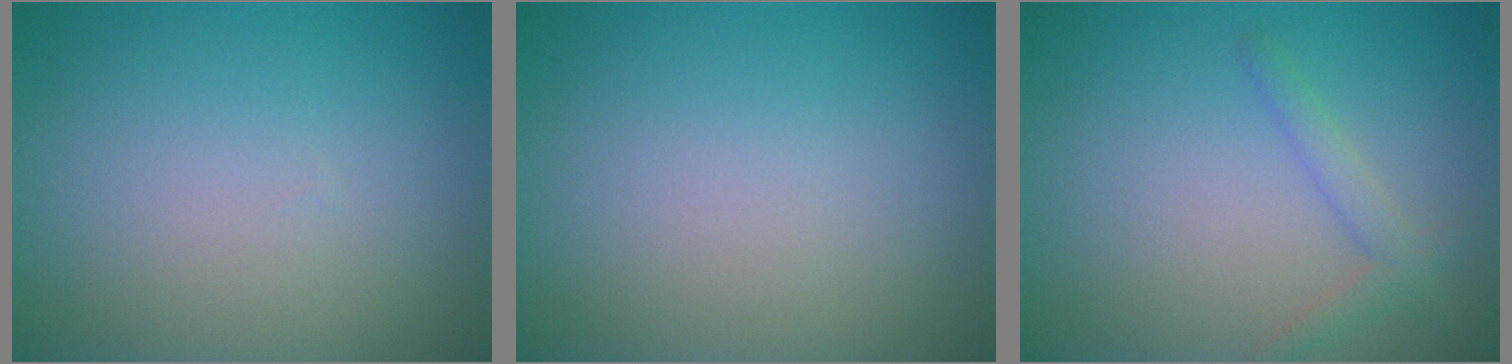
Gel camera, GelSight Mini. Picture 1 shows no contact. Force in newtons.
{"total": 0.0}
{"total": 1.8, "press": 1.7, "slide": 0.1}